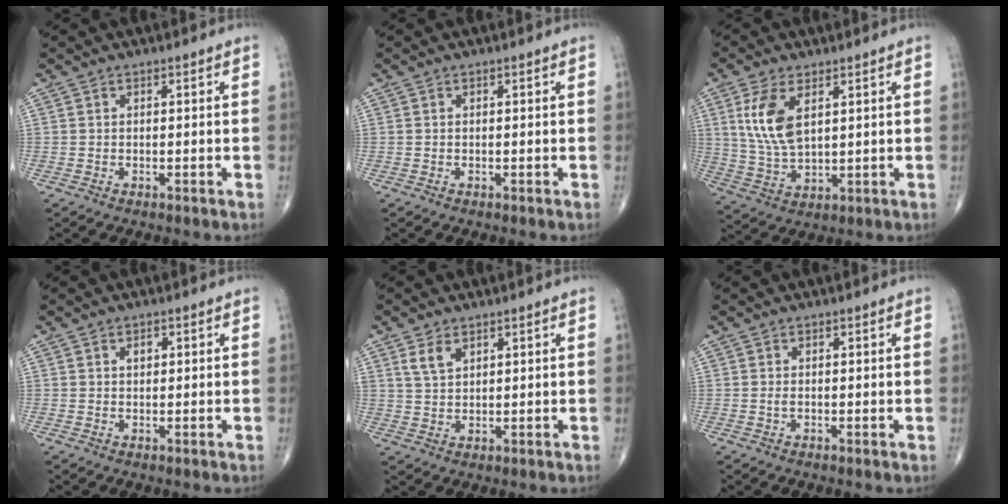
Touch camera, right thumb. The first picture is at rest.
{"total": 0.0}
{"total": 9.6, "force": [3.3, 4.8, 7.7], "torque": [-0.155, -0.011, 0.072]}
{"total": 1.5, "force": [0.6, 1.0, 0.9], "torque": [-0.009, -0.001, 0.008]}
{"total": 3.8, "force": [2.2, 2.2, 2.2], "torque": [-0.035, -0.009, 0.047]}
{"total": 0.7, "force": [0.0, 0.3, 0.7], "torque": [-0.016, -0.002, 0.000]}